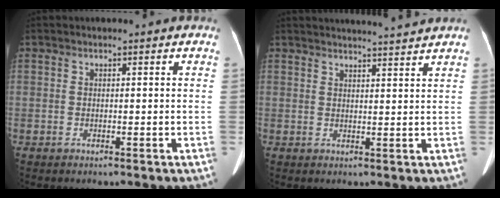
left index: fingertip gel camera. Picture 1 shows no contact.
{"total": 7.7, "force": [7.3, -1.3, 2.0], "torque": [-0.026, 0.004, 0.089]}